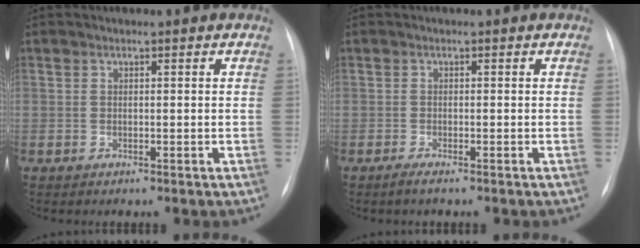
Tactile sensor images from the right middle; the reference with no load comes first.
{"total": 1.0, "force": [-0.7, -0.1, 0.7], "torque": [-0.018, -0.004, -0.017]}